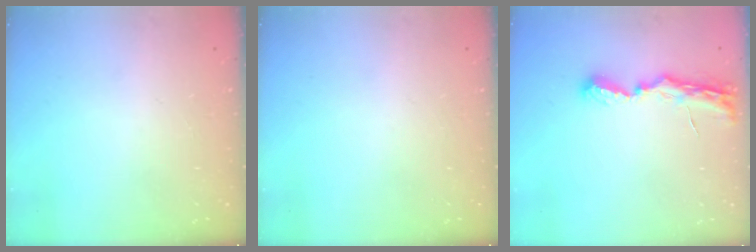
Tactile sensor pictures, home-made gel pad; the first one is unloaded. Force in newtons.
{"total": 0.0}
{"total": 7.5, "press": 7.5, "slide": 0.4}